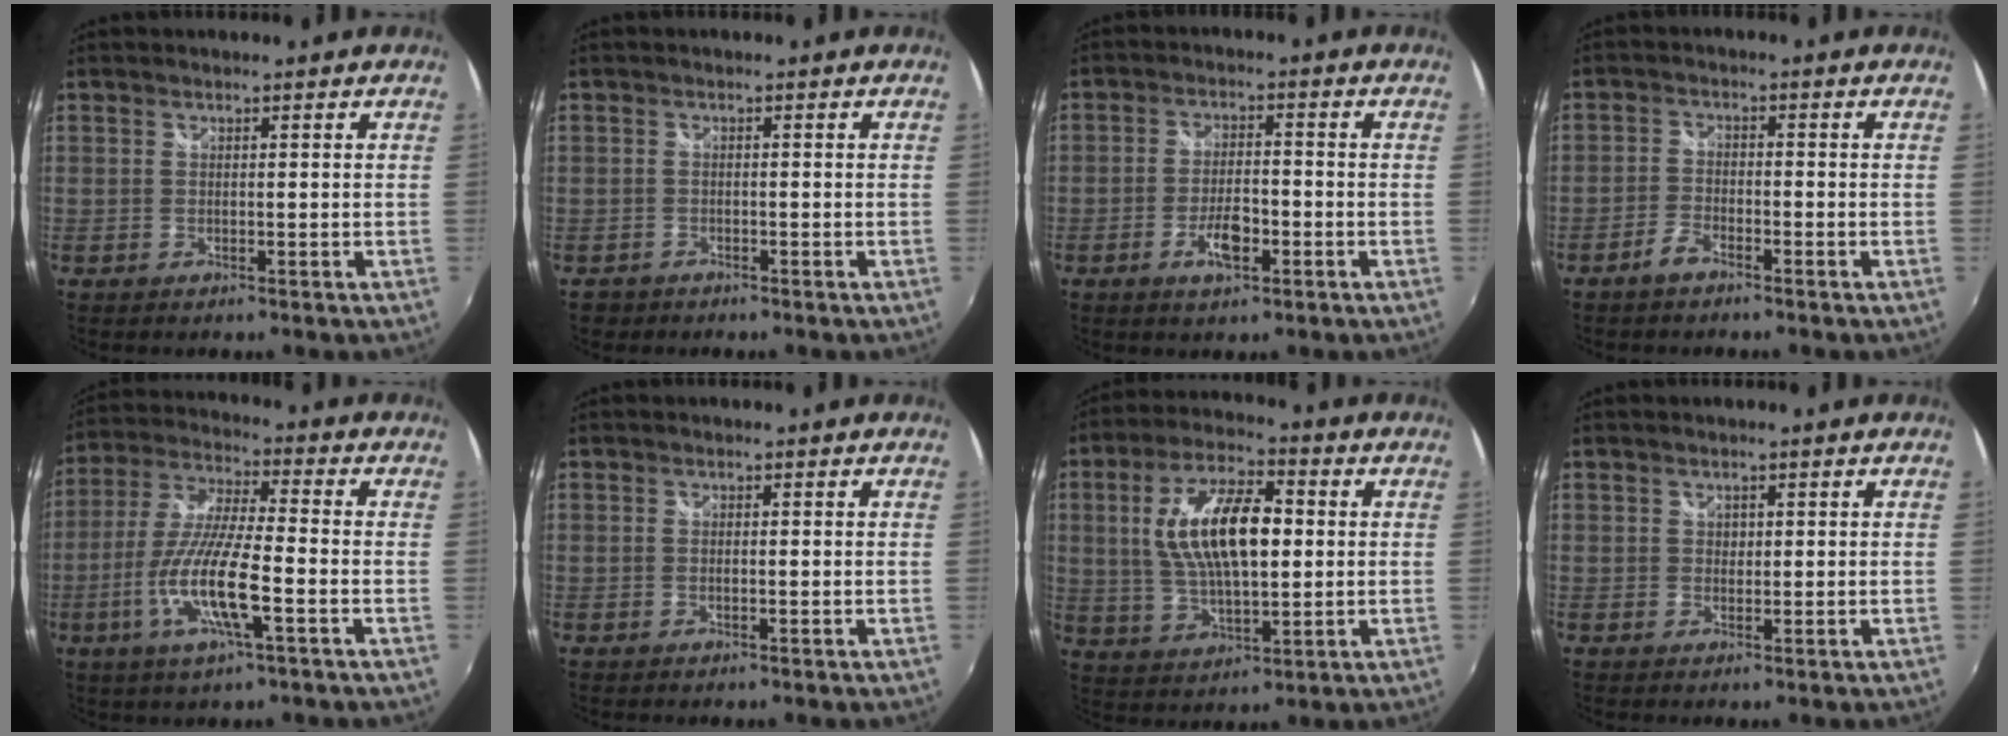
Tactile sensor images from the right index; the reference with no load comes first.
{"total": 1.9, "force": [-1.3, 1.5, 0.0], "torque": [-0.008, 0.003, -0.021]}
{"total": 5.9, "force": [-2.7, 2.3, 4.7], "torque": [-0.097, -0.001, -0.045]}
{"total": 3.2, "force": [-2.5, 1.2, 1.5], "torque": [-0.044, 0.003, -0.052]}
{"total": 13.6, "force": [-4.9, 2.0, 12.6], "torque": [-0.258, -0.011, -0.094]}
{"total": 0.5, "force": [-0.2, 0.1, 0.5], "torque": [-0.011, 0.001, -0.005]}
{"total": 15.0, "force": [1.9, 6.5, 13.4], "torque": [-0.252, 0.011, 0.037]}
{"total": 1.1, "force": [0.2, 1.0, 0.3], "torque": [0.000, 0.001, 0.003]}